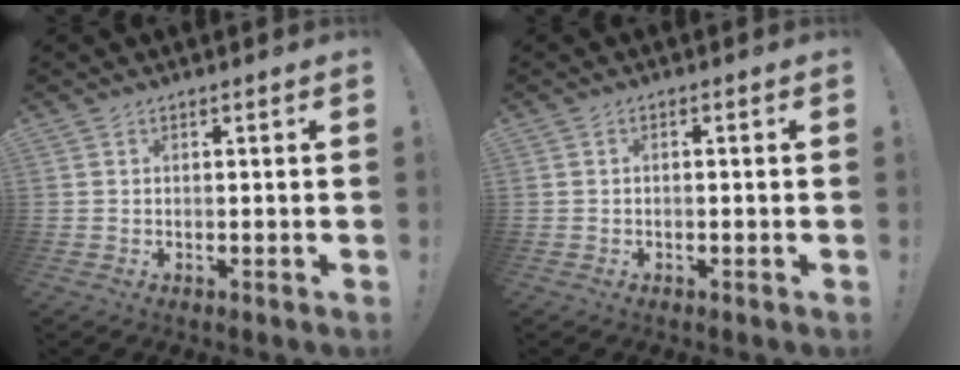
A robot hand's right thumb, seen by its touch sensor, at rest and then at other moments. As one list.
[{"total": 0.9, "force": [-0.7, 0.0, 0.6], "torque": [-0.016, 0.003, -0.011]}]